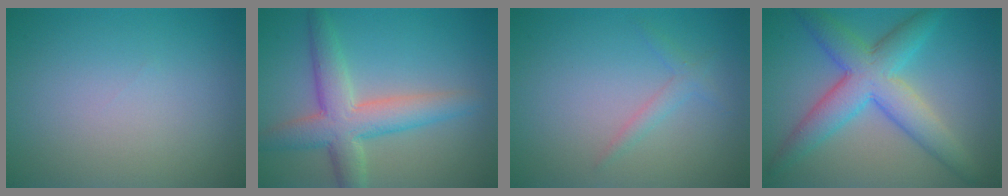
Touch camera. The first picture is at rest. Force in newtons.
{"total": 5.8, "press": 5.8, "slide": 0.3}
{"total": 1.3, "press": 1.3, "slide": 0.1}
{"total": 6.8, "press": 6.8, "slide": 0.2}